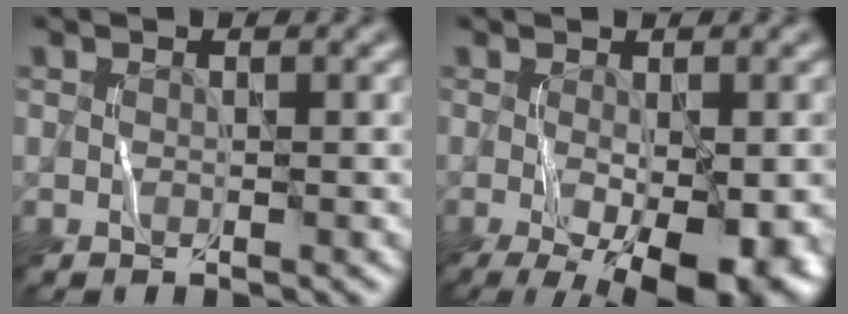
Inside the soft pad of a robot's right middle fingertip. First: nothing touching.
{"total": 10.3, "force": [-3.5, 3.8, 9.0], "torque": [-0.146, -0.031, -0.035]}